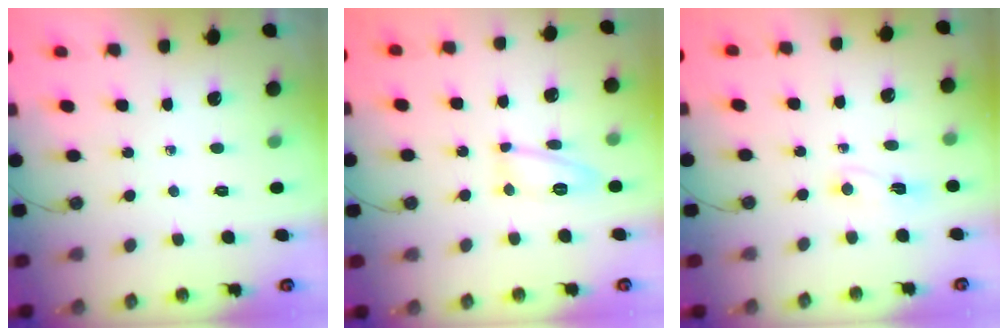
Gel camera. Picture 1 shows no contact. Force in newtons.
{"total": 10.5, "press": 10.5, "slide": 0.7}
{"total": 3.8, "press": 3.8, "slide": 0.6}